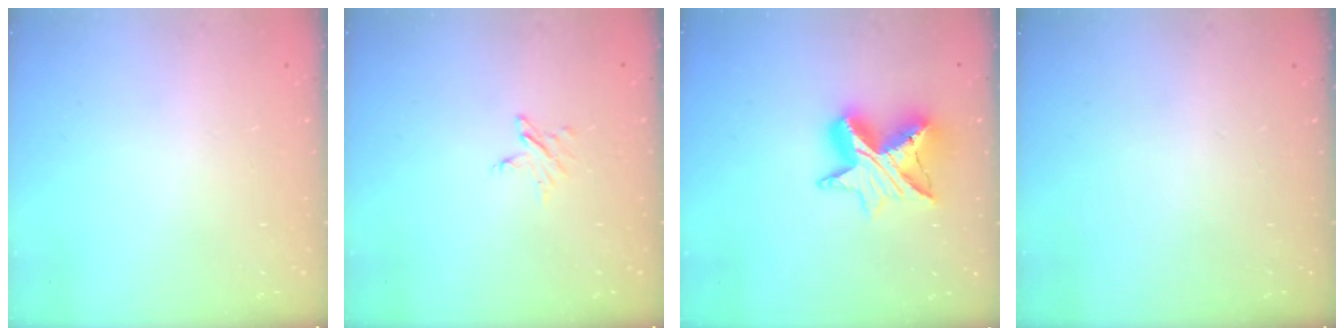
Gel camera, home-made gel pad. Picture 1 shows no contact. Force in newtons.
{"total": 4.0, "press": 4.0, "slide": 0.5}
{"total": 12.1, "press": 12.1, "slide": 1.0}
{"total": 0.0}